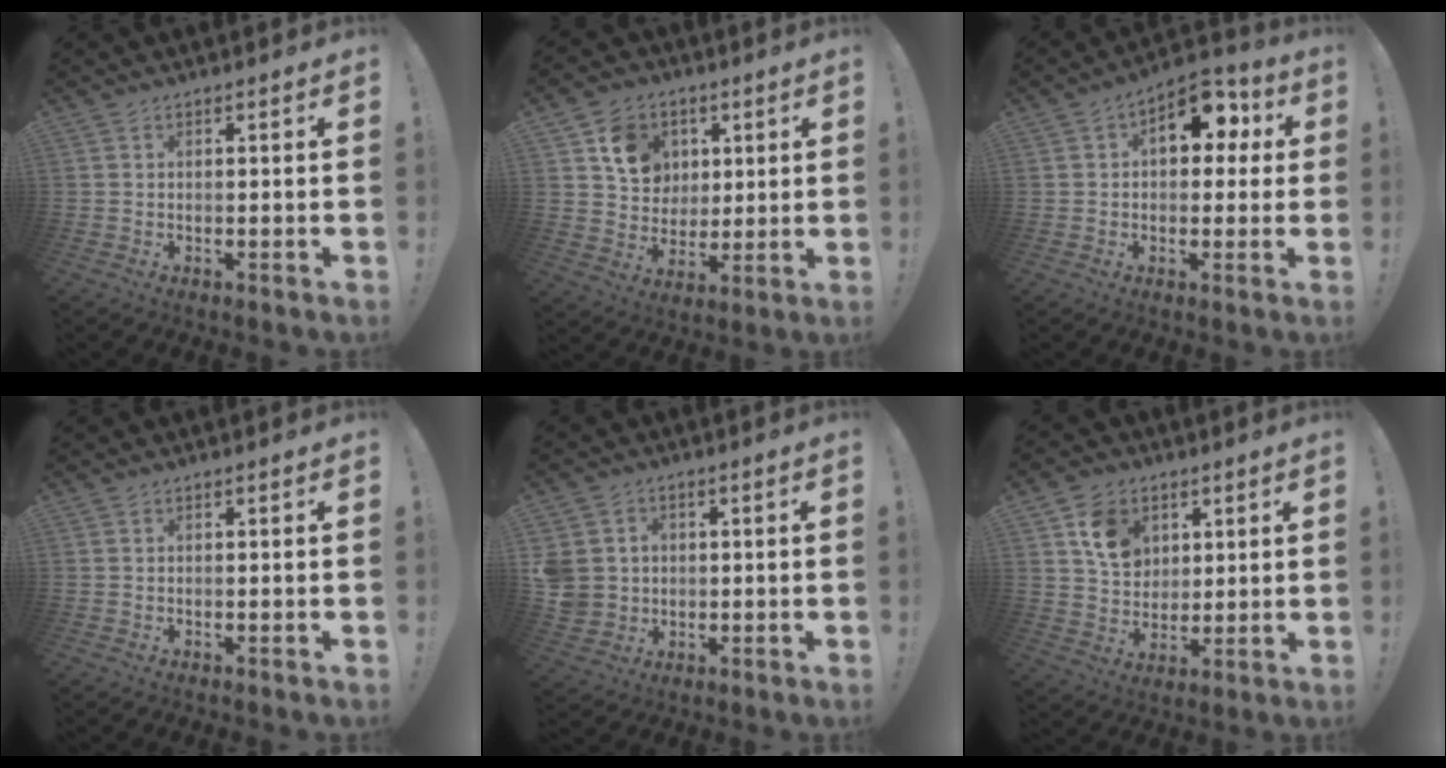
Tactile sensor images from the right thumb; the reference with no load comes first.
{"total": 11.9, "force": [4.9, 10.1, 4.1], "torque": [-0.050, -0.019, 0.099]}
{"total": 11.5, "force": [4.2, 7.1, 8.0], "torque": [-0.100, -0.015, 0.077]}
{"total": 0.0}
{"total": 6.9, "force": [0.5, 6.5, 2.4], "torque": [-0.062, 0.001, 0.014]}
{"total": 10.7, "force": [4.9, 8.4, 4.5], "torque": [-0.058, -0.018, 0.096]}